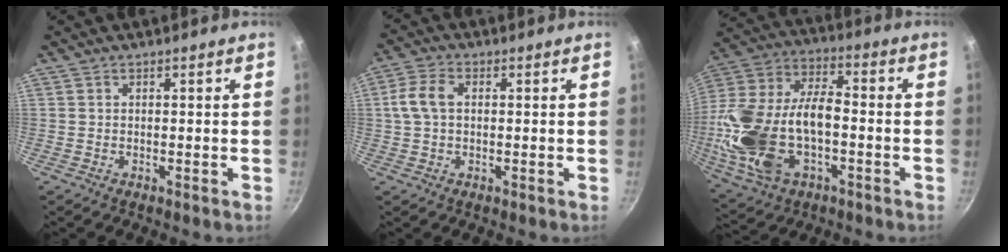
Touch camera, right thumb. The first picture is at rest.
{"total": 5.9, "force": [0.7, 3.8, 4.4], "torque": [-0.097, 0.016, 0.010]}
{"total": 23.7, "force": [-4.6, 13.0, 19.3], "torque": [-0.422, 0.017, -0.077]}